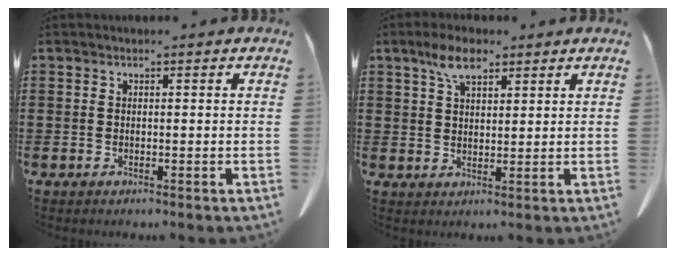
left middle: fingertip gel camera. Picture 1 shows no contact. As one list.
[{"total": 5.5, "force": [3.5, 2.4, 3.5], "torque": [-0.078, 0.007, 0.066]}]